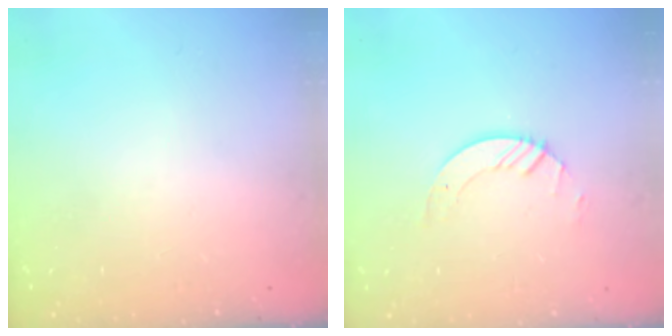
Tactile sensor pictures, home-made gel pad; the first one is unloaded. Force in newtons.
{"total": 3.2, "press": 3.2, "slide": 0.3}